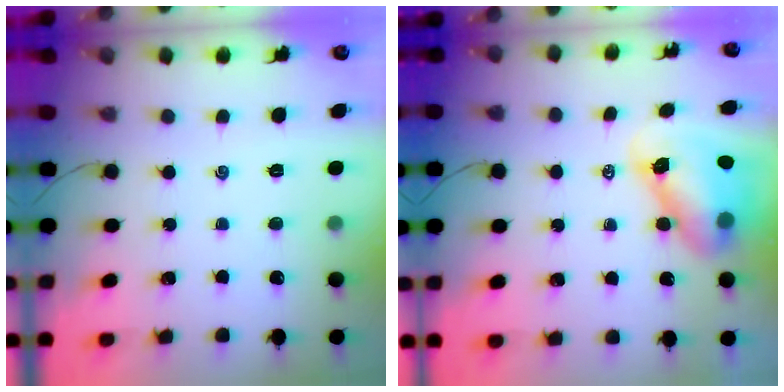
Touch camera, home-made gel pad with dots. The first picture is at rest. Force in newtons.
{"total": 9.1, "press": 8.9, "slide": 1.8}